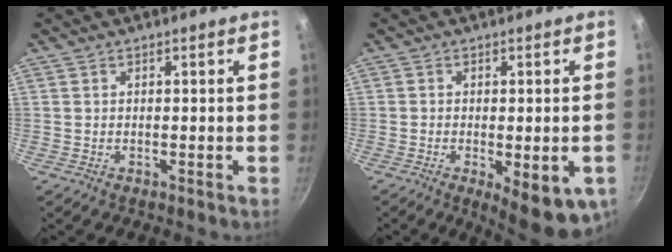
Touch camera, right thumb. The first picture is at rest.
{"total": 11.0, "force": [-4.2, 4.0, 9.3], "torque": [-0.122, -0.007, -0.050]}